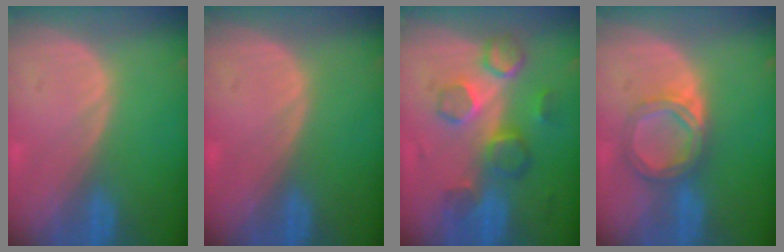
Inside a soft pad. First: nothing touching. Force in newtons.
{"total": 0.5, "press": 0.0, "slide": 0.5}
{"total": 8.7, "press": 7.9, "slide": 3.6}
{"total": 5.4, "press": 5.2, "slide": 1.6}